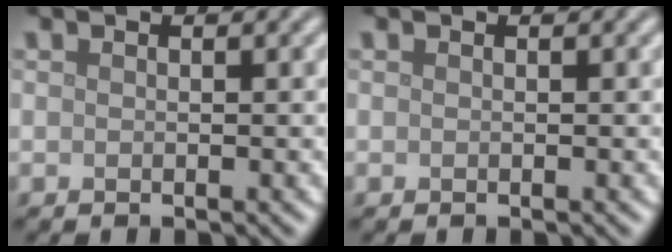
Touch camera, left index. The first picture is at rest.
{"total": 0.0}